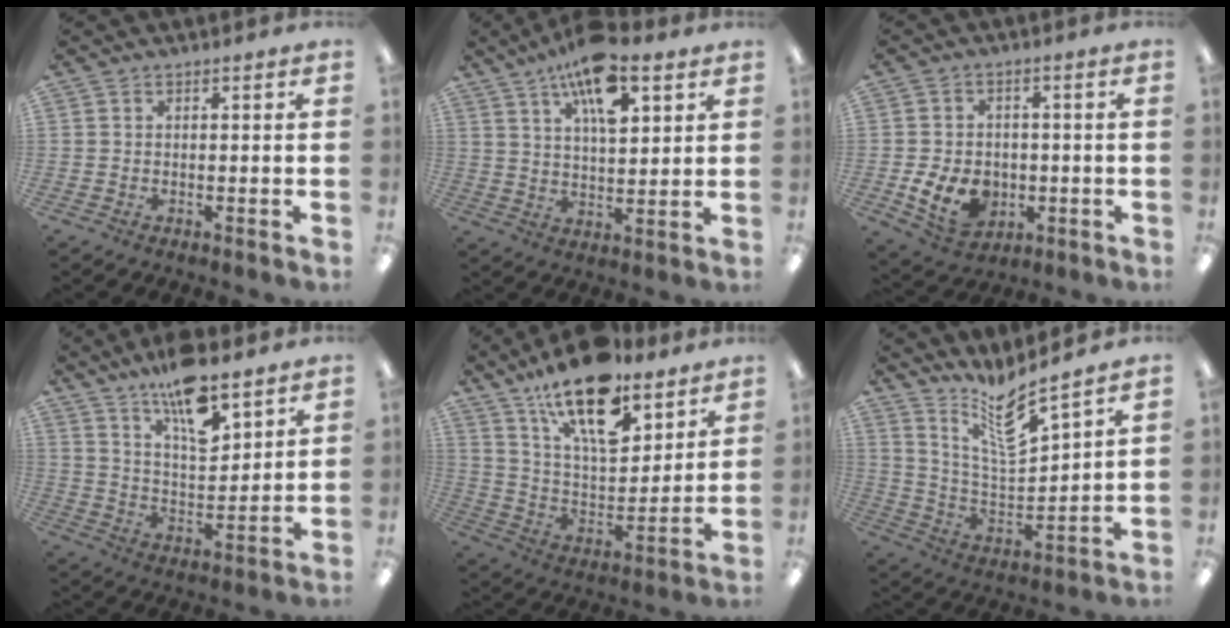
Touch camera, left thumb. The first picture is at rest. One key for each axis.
{"total": 14.1, "fx": 8.2, "fy": 5.5, "fz": 10.0, "tx": -0.165, "ty": -0.029, "tz": 0.140}
{"total": 9.5, "fx": -2.7, "fy": 7.0, "fz": 5.8, "tx": -0.114, "ty": 0.007, "tz": -0.048}
{"total": 14.2, "fx": 9.9, "fy": 5.4, "fz": 8.7, "tx": -0.143, "ty": -0.049, "tz": 0.170}
{"total": 20.1, "fx": 13.9, "fy": 8.1, "fz": 12.0, "tx": -0.196, "ty": -0.081, "tz": 0.240}
{"total": 12.5, "fx": 9.9, "fy": 2.5, "fz": 7.2, "tx": -0.137, "ty": -0.062, "tz": 0.171}